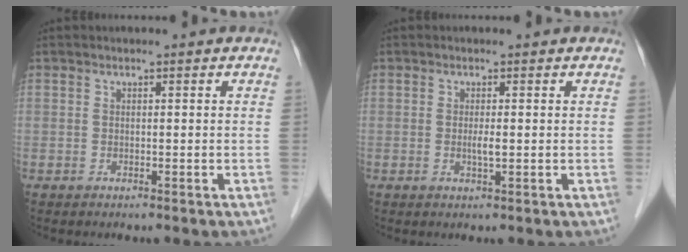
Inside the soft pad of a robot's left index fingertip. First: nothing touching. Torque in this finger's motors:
{"motor_torque": [0.26, 0.20, 0.03, 0.02]}